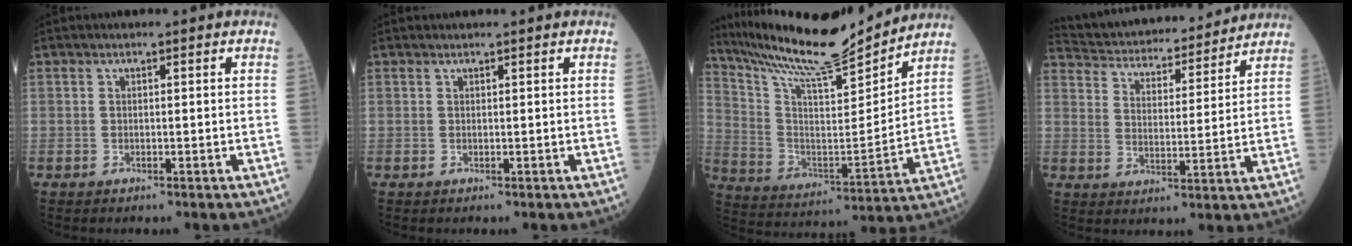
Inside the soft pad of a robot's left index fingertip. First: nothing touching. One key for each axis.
{"total": 0.8, "fx": 0.8, "fy": 0.0, "fz": 0.2, "tx": -0.006, "ty": 0.007, "tz": 0.015}
{"total": 18.4, "fx": 17.0, "fy": 0.9, "fz": 6.8, "tx": -0.142, "ty": -0.020, "tz": 0.290}
{"total": 17.6, "fx": 16.6, "fy": 3.4, "fz": 5.1, "tx": -0.085, "ty": 0.016, "tz": 0.244}